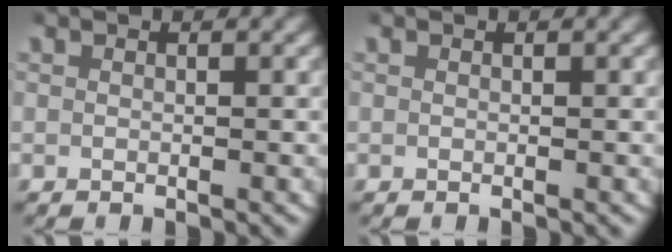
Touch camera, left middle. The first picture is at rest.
{"total": 0.0}